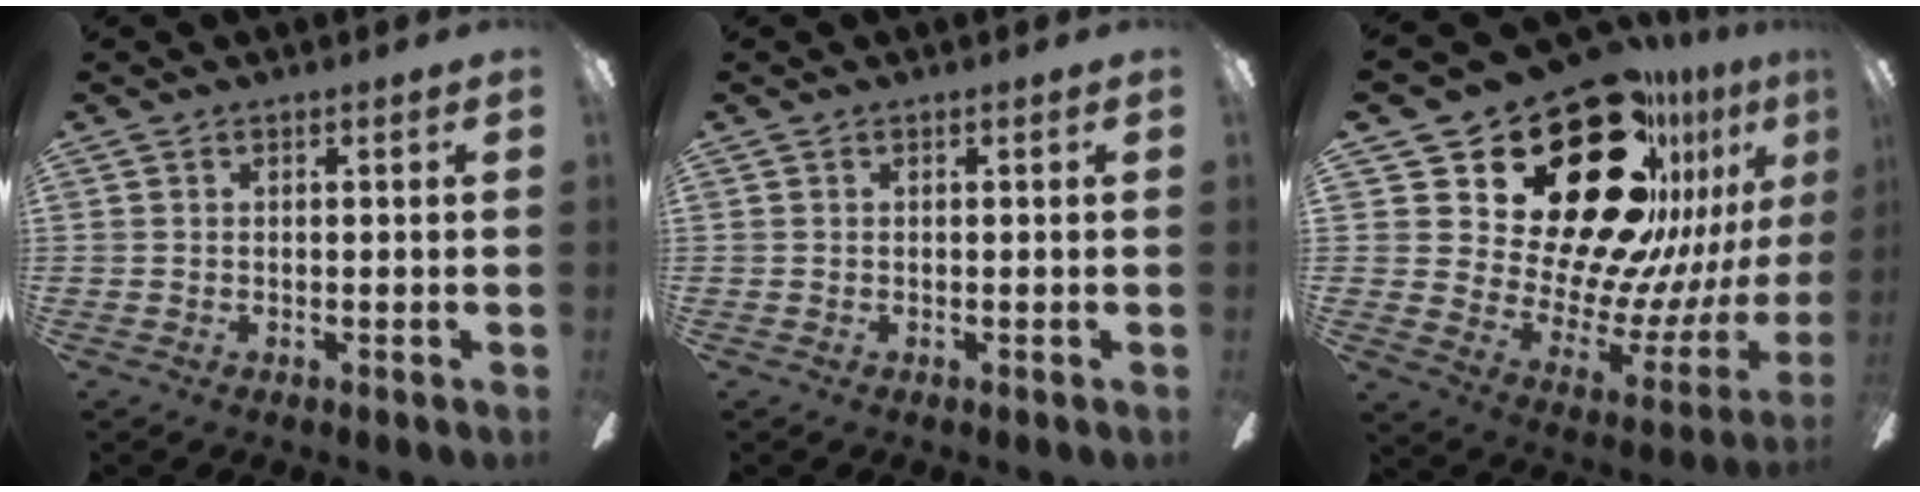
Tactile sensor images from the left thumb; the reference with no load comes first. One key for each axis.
{"total": 0.0}
{"total": 33.4, "fx": 18.6, "fy": 17.4, "fz": 21.6, "tx": -0.319, "ty": -0.151, "tz": 0.356}